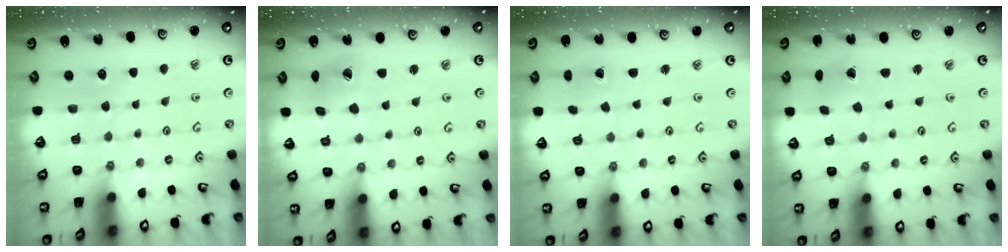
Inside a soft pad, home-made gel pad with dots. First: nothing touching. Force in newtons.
{"total": 9.0, "press": 8.9, "slide": 0.8}
{"total": 0.0}
{"total": 1.9, "press": 1.8, "slide": 0.7}